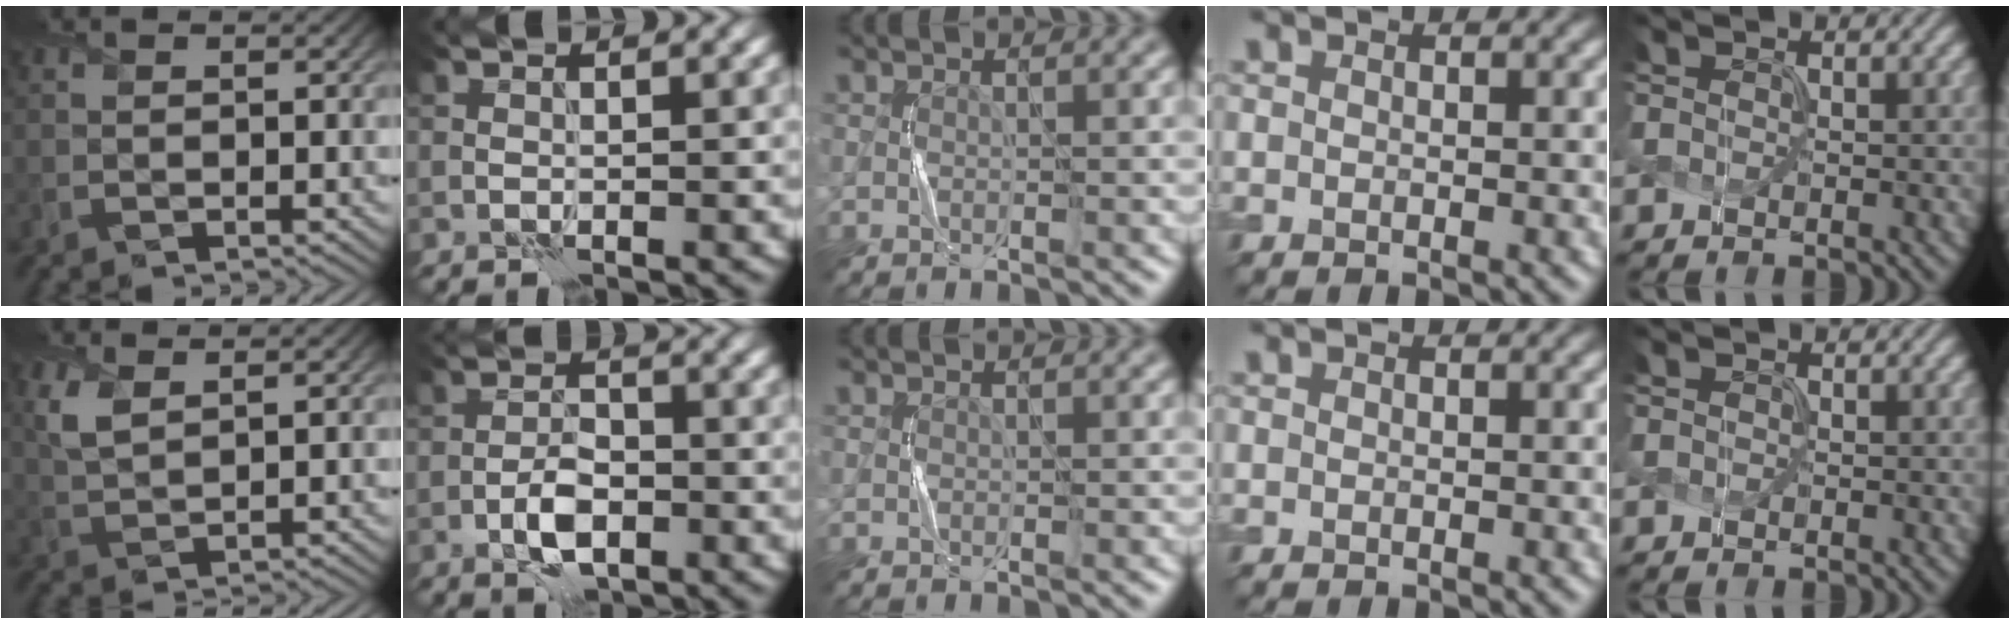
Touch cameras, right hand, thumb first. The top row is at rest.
{"thumb": {"total": 3.7, "force": [2.0, 1.6, 2.7], "torque": [-0.079, 0.003, 0.046]}, "index": {"total": 3.7, "force": [-1.7, 1.6, 2.9], "torque": [-0.049, 0.004, -0.034]}, "little": {"total": 0.5, "force": [-0.1, -0.1, -0.5], "torque": [0.007, 0.000, 0.005]}}